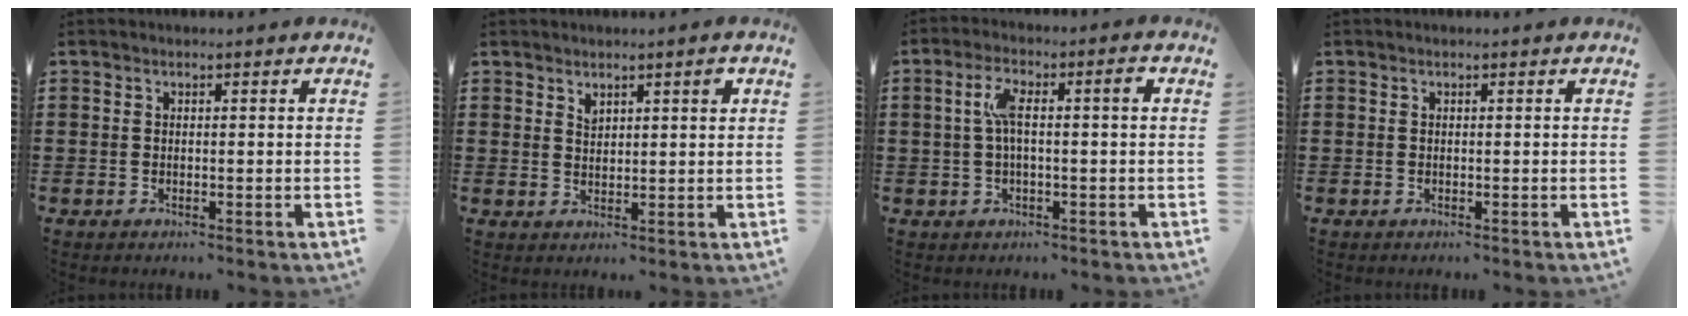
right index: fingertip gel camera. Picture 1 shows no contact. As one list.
[{"total": 2.1, "force": [1.6, 0.6, 1.2], "torque": [-0.016, -0.001, 0.027]}, {"total": 5.6, "force": [0.6, 1.1, 5.4], "torque": [-0.102, 0.007, 0.005]}, {"total": 0.0}]